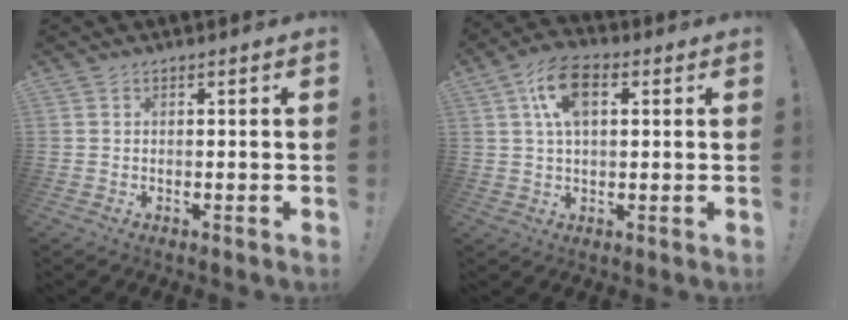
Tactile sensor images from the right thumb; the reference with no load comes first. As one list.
[{"total": 10.4, "force": [3.2, 5.7, 8.1], "torque": [-0.137, 0.004, 0.059]}]